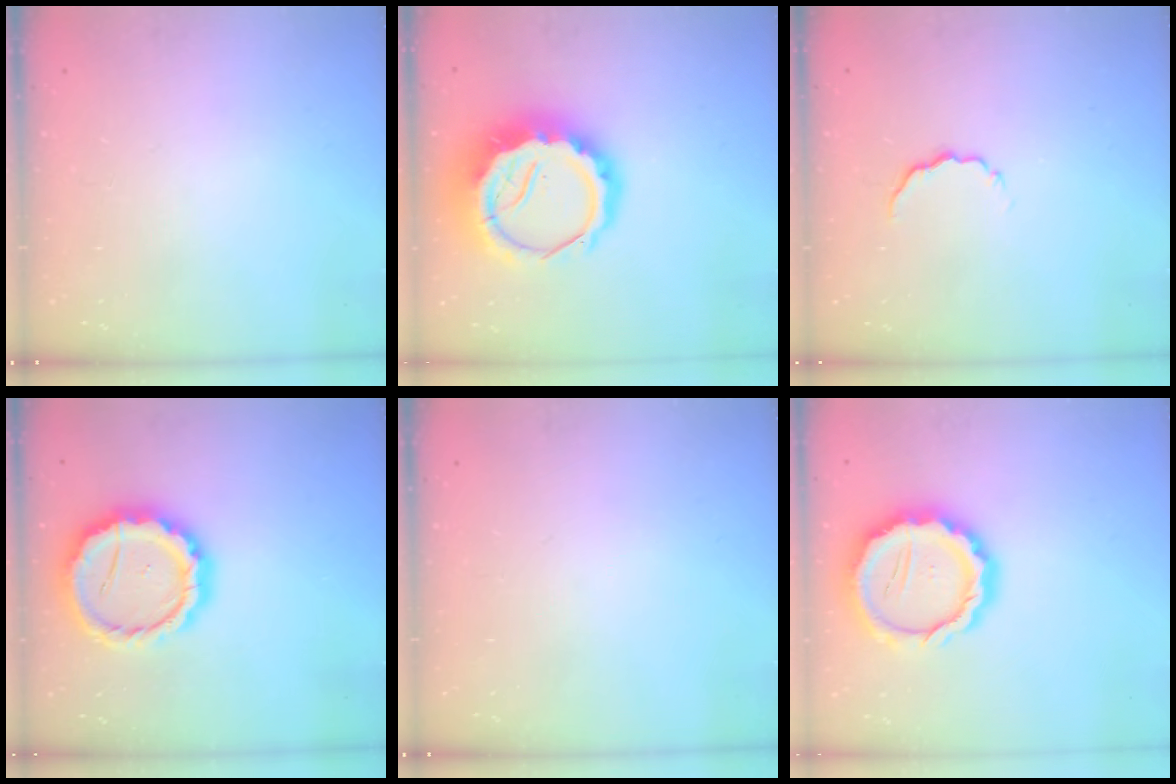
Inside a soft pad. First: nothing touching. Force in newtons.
{"total": 17.1, "press": 16.7, "slide": 3.8}
{"total": 4.4, "press": 4.3, "slide": 1.0}
{"total": 14.4, "press": 14.3, "slide": 1.2}
{"total": 0.0}
{"total": 15.8, "press": 15.5, "slide": 3.2}